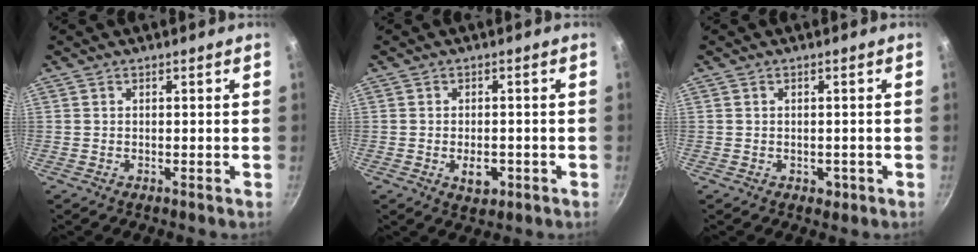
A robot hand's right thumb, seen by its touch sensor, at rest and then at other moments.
{"total": 4.3, "force": [-1.4, 2.6, 3.2], "torque": [-0.037, 0.005, -0.014]}
{"total": 1.8, "force": [-0.6, 1.4, 0.9], "torque": [-0.006, 0.004, -0.001]}